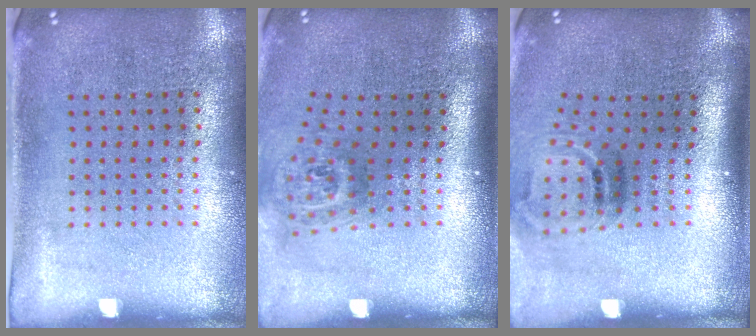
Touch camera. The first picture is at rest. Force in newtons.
{"total": 1.8, "press": 1.2, "slide": 1.4}
{"total": 2.0, "press": 1.2, "slide": 1.6}